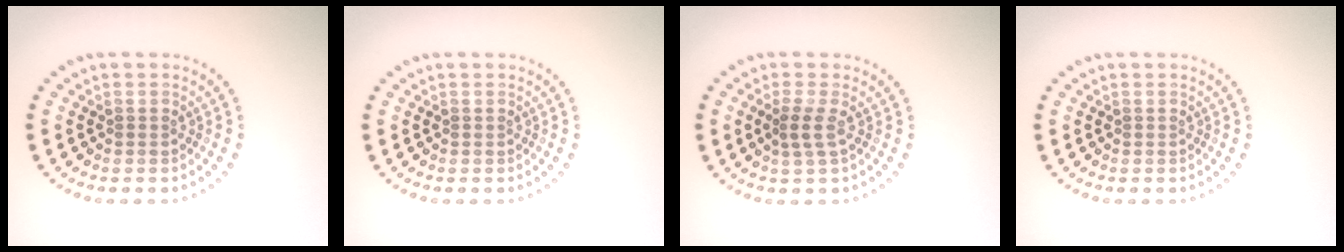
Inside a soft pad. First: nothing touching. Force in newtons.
{"total": 0.0}
{"total": 1.5, "press": 1.3, "slide": 0.9}
{"total": 0.0}